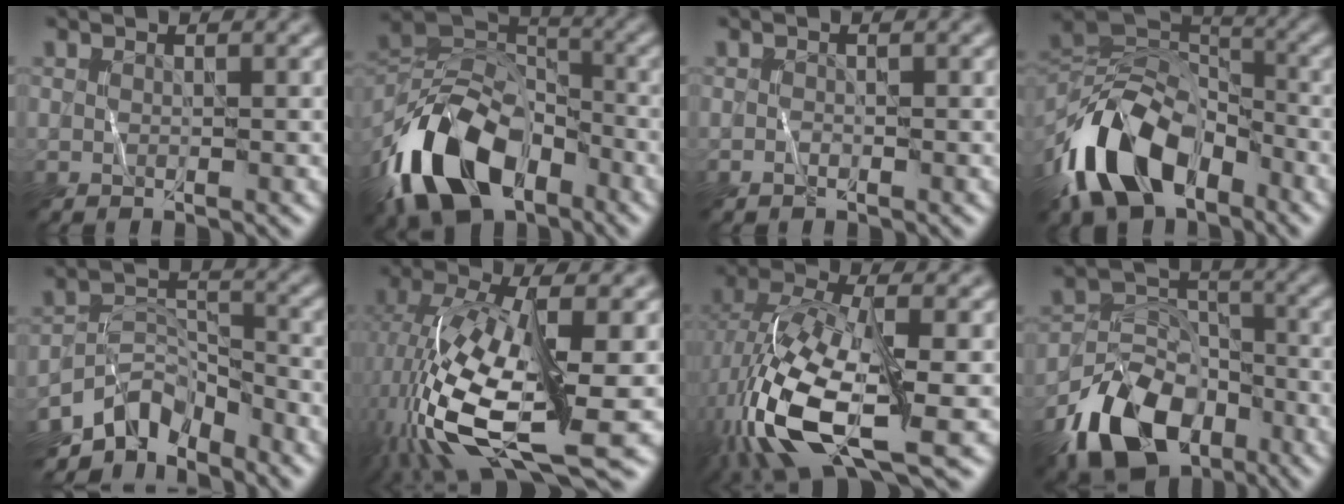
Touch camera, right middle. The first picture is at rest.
{"total": 14.0, "force": [-7.4, 8.2, 8.6], "torque": [-0.175, -0.004, -0.148]}
{"total": 0.7, "force": [-0.4, 0.4, 0.3], "torque": [-0.004, -0.001, -0.008]}
{"total": 12.6, "force": [-6.5, 7.4, 7.8], "torque": [-0.149, 0.000, -0.131]}
{"total": 6.6, "force": [-5.1, 3.4, 2.5], "torque": [-0.030, -0.003, -0.102]}
{"total": 13.9, "force": [-2.9, 5.2, 12.5], "torque": [-0.261, -0.004, -0.057]}
{"total": 12.4, "force": [-3.9, 5.0, 10.6], "torque": [-0.228, -0.007, -0.081]}
{"total": 10.9, "force": [-6.4, 6.8, 5.7], "torque": [-0.109, -0.012, -0.124]}